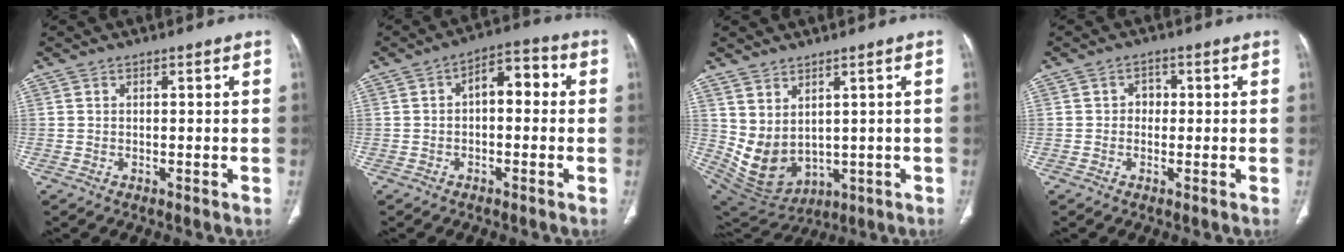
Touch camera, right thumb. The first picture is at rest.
{"total": 6.9, "force": [0.2, 3.9, 5.7], "torque": [-0.056, 0.029, -0.009]}
{"total": 9.5, "force": [2.0, 6.4, 6.7], "torque": [-0.109, -0.021, 0.076]}
{"total": 2.2, "force": [0.0, 1.9, 1.1], "torque": [0.002, 0.008, -0.006]}